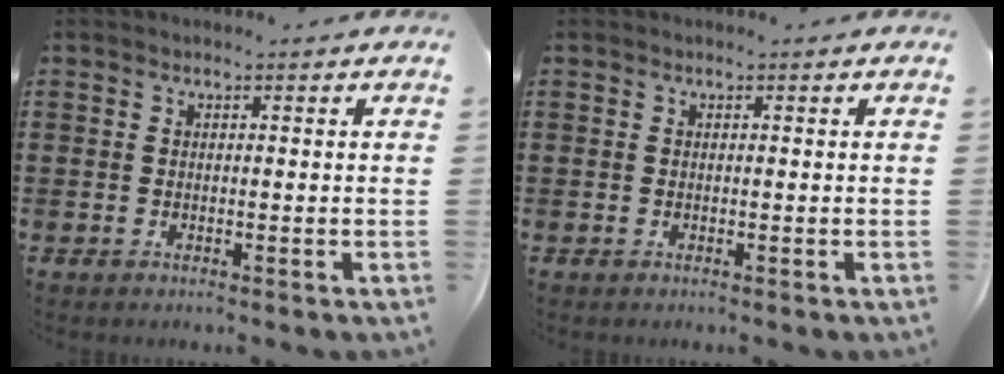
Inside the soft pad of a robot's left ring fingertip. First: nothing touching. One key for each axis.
{"total": 0.0}